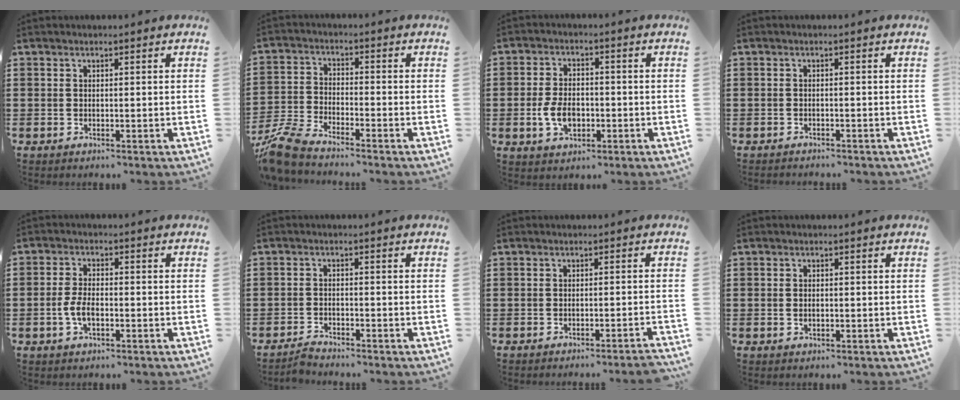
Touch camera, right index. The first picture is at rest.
{"total": 6.3, "force": [-5.9, 0.2, 2.1], "torque": [-0.070, -0.012, -0.122]}
{"total": 6.5, "force": [-1.7, 3.8, 4.9], "torque": [-0.115, -0.003, -0.033]}
{"total": 0.9, "force": [-0.9, -0.1, 0.0], "torque": [-0.003, -0.003, -0.018]}
{"total": 3.9, "force": [-1.2, 1.6, 3.3], "torque": [-0.082, -0.007, -0.025]}
{"total": 1.8, "force": [-1.8, 0.2, -0.1], "torque": [-0.005, 0.004, -0.038]}
{"total": 1.4, "force": [-1.2, -0.3, 0.6], "torque": [-0.010, 0.001, -0.024]}
{"total": 0.9, "force": [-0.2, 0.3, 0.8], "torque": [-0.019, -0.002, -0.003]}